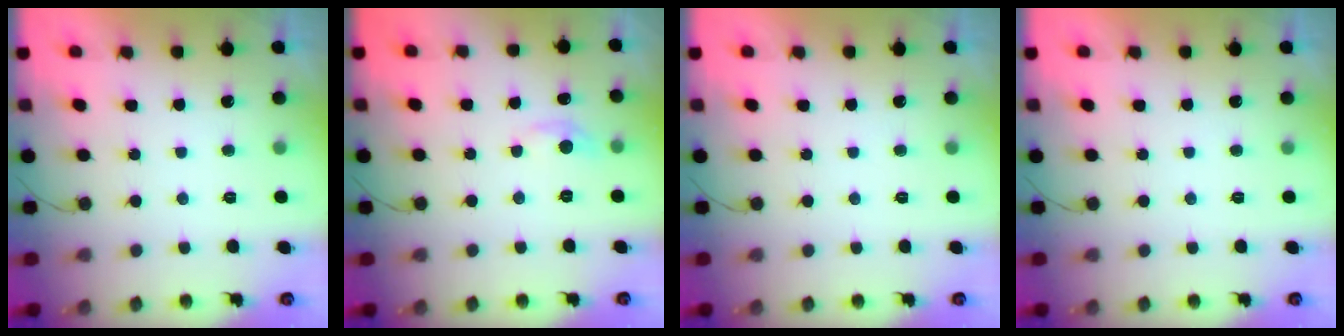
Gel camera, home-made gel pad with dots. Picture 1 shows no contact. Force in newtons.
{"total": 5.9, "press": 5.8, "slide": 0.9}
{"total": 0.0}
{"total": 0.0}